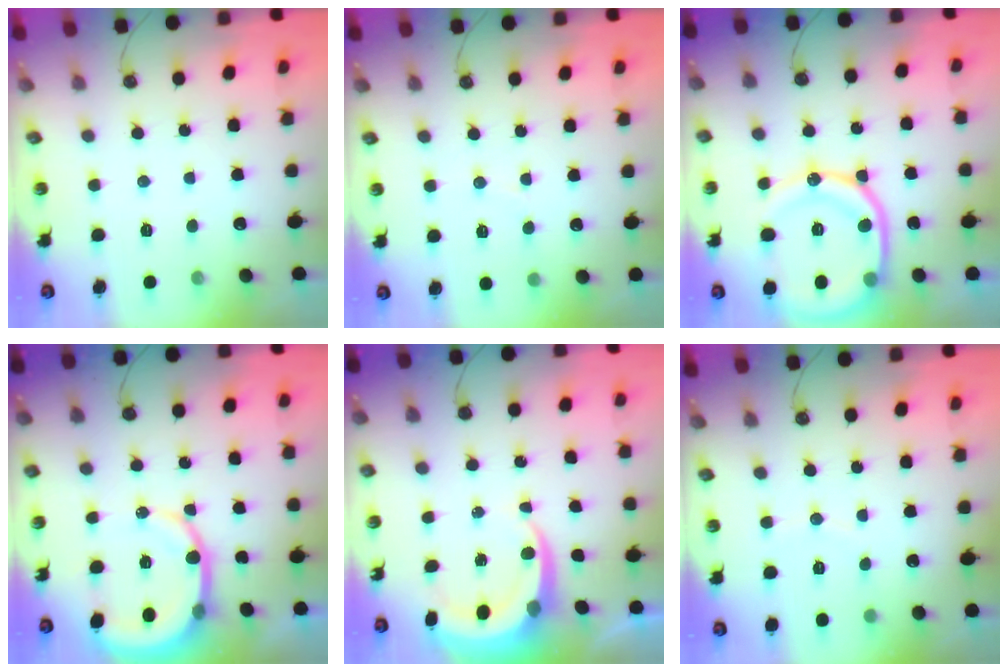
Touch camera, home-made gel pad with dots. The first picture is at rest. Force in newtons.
{"total": 5.1, "press": 5.1, "slide": 0.5}
{"total": 19.1, "press": 19.0, "slide": 2.2}
{"total": 9.3, "press": 9.1, "slide": 1.4}
{"total": 6.3, "press": 6.3, "slide": 0.8}
{"total": 3.3, "press": 3.3, "slide": 0.4}